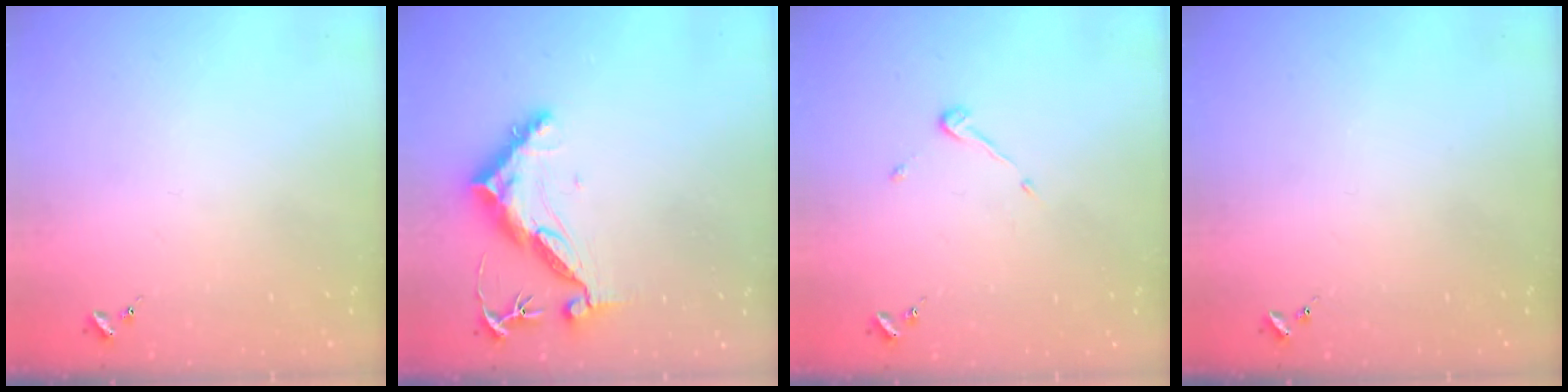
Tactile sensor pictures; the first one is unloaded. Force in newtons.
{"total": 10.7, "press": 10.6, "slide": 0.9}
{"total": 3.6, "press": 3.6, "slide": 0.2}
{"total": 0.0}